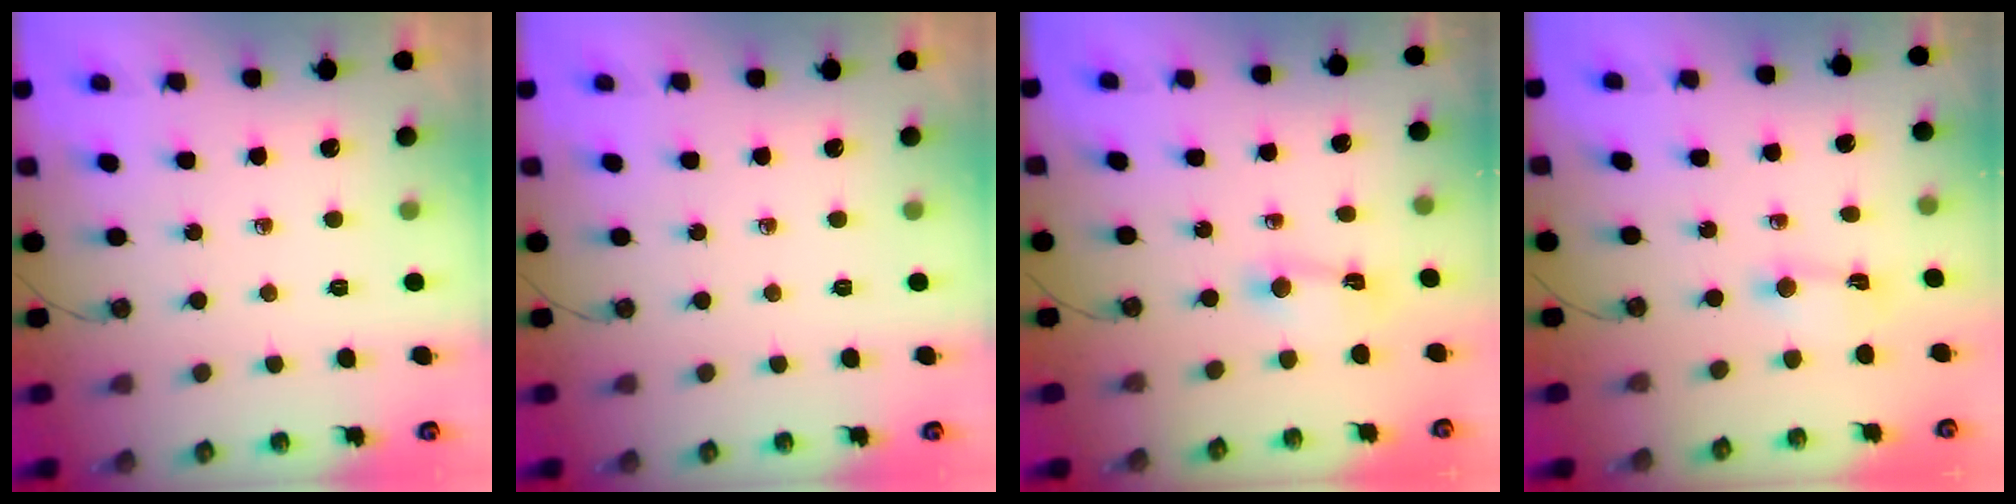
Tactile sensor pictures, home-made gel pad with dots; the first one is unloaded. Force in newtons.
{"total": 0.0}
{"total": 2.4, "press": 2.4, "slide": 0.3}
{"total": 1.5, "press": 1.5, "slide": 0.2}